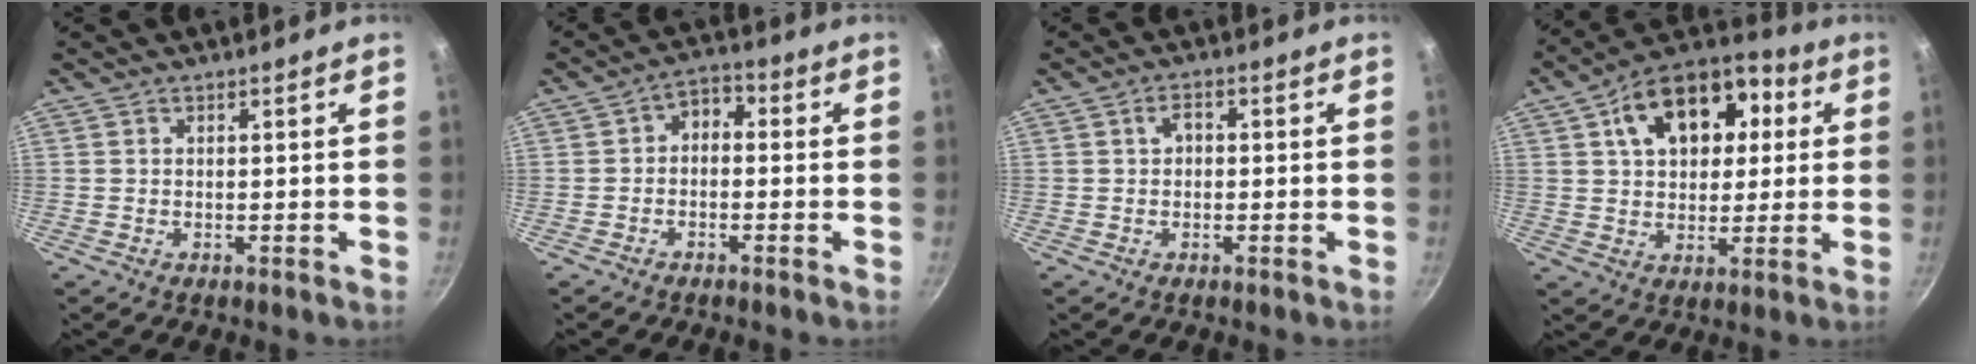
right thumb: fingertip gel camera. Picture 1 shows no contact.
{"total": 4.1, "force": [-0.5, 2.9, 2.8], "torque": [-0.030, 0.021, -0.020]}
{"total": 2.4, "force": [0.1, 1.7, 1.7], "torque": [-0.022, 0.011, -0.001]}
{"total": 17.9, "force": [5.4, 11.9, 12.2], "torque": [-0.167, 0.017, 0.073]}